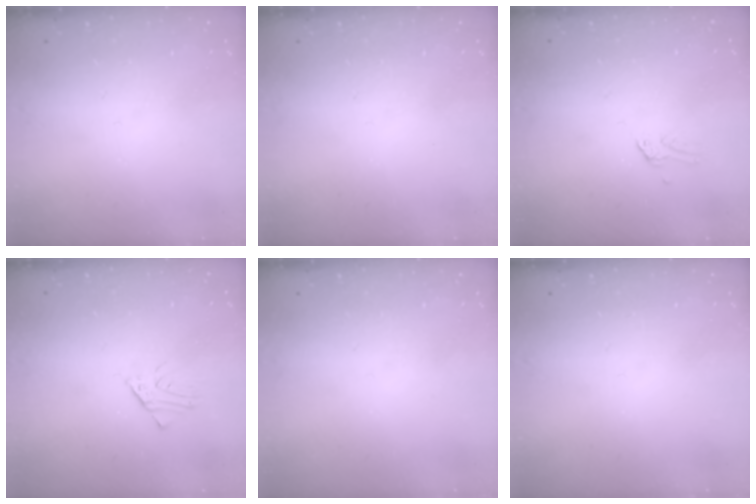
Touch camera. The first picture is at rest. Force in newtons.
{"total": 0.0}
{"total": 0.0}
{"total": 1.3, "press": 1.3, "slide": 0.1}
{"total": 0.0}
{"total": 0.0}